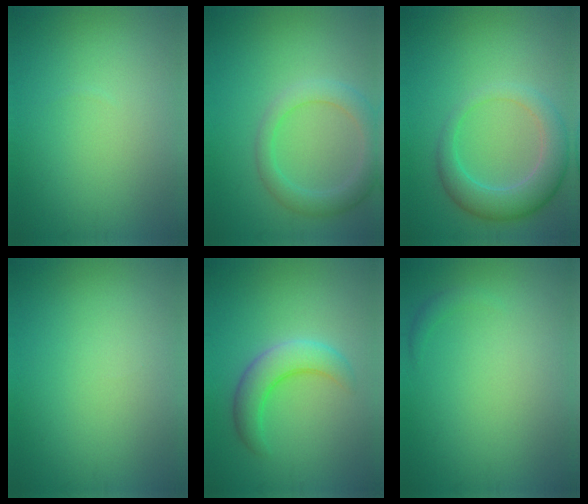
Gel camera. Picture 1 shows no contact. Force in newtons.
{"total": 3.6, "press": 3.6, "slide": 0.5}
{"total": 4.9, "press": 4.9, "slide": 0.3}
{"total": 0.0}
{"total": 4.3, "press": 4.2, "slide": 0.2}
{"total": 0.8, "press": 0.8, "slide": 0.1}